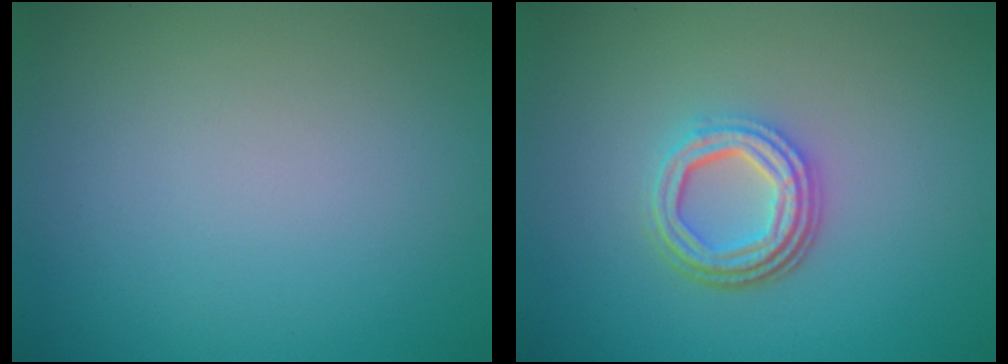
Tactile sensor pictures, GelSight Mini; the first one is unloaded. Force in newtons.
{"total": 4.4, "press": 3.3, "slide": 2.9}